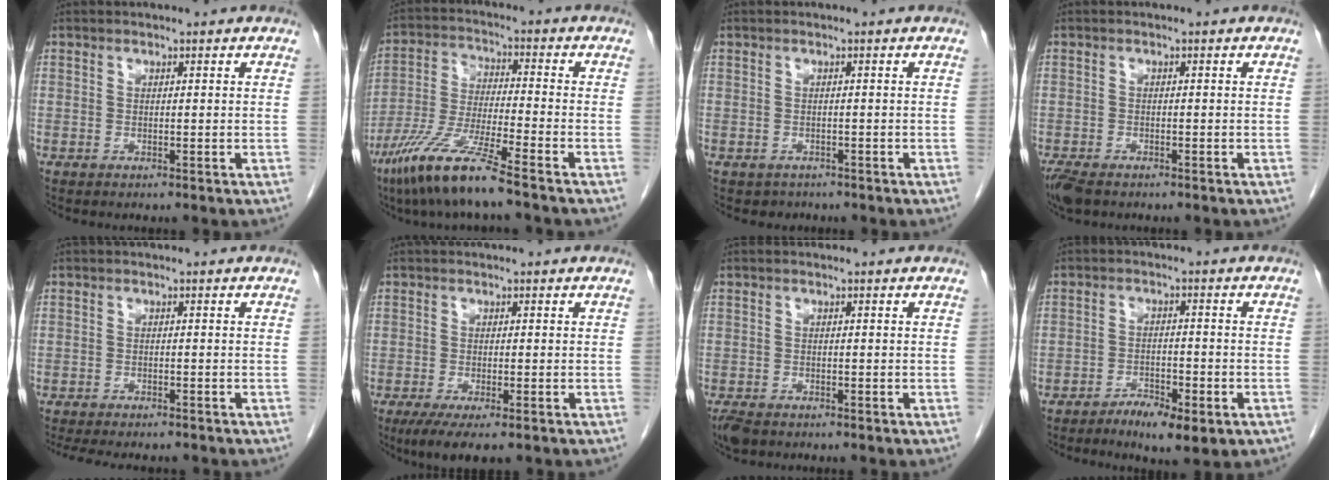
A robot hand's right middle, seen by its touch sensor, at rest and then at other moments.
{"total": 11.2, "force": [-7.7, -0.2, 8.1], "torque": [-0.169, -0.034, -0.152]}
{"total": 1.6, "force": [-1.2, 1.1, -0.2], "torque": [-0.007, 0.003, -0.017]}
{"total": 4.2, "force": [-3.2, 1.7, 2.2], "torque": [-0.046, -0.010, -0.054]}
{"total": 9.7, "force": [-8.5, 2.4, 4.0], "torque": [-0.062, -0.010, -0.114]}
{"total": 5.0, "force": [-3.2, 1.0, 3.7], "torque": [-0.058, -0.014, -0.050]}
{"total": 3.1, "force": [-2.3, 1.4, 1.4], "torque": [-0.031, -0.006, -0.039]}
{"total": 11.0, "force": [-7.4, 3.1, 7.5], "torque": [-0.107, -0.001, -0.117]}